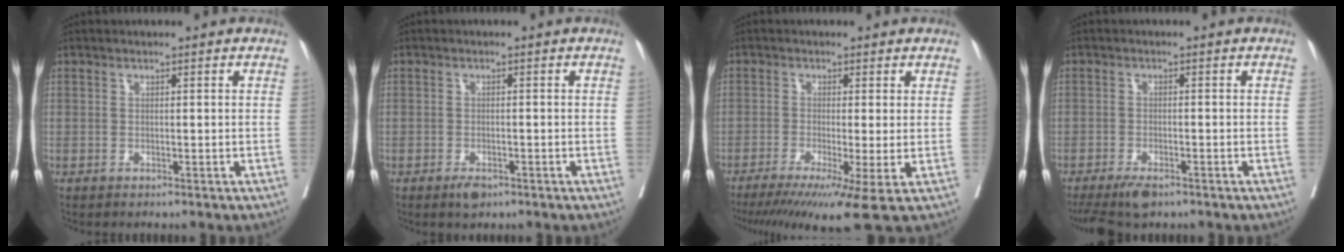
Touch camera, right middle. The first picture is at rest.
{"total": 2.0, "force": [-1.3, 0.9, 1.2], "torque": [-0.022, -0.001, -0.017]}
{"total": 8.9, "force": [-5.3, -0.4, 7.2], "torque": [-0.103, -0.020, -0.084]}
{"total": 5.5, "force": [-4.0, 1.7, 3.3], "torque": [-0.057, -0.010, -0.069]}